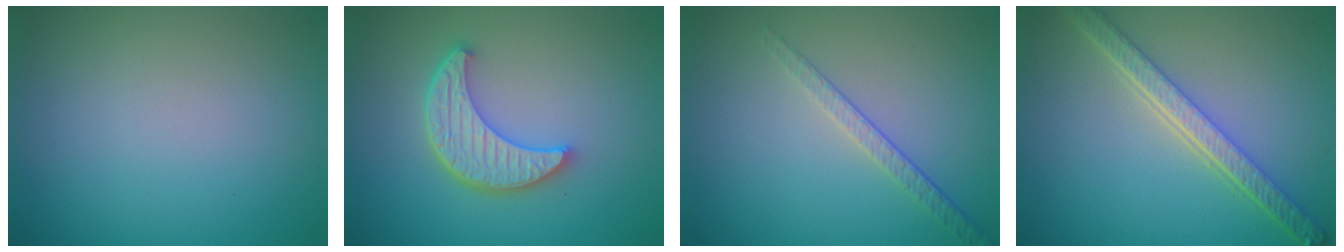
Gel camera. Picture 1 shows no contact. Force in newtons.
{"total": 5.2, "press": 4.1, "slide": 3.3}
{"total": 1.9, "press": 1.4, "slide": 1.3}
{"total": 5.2, "press": 4.0, "slide": 3.3}